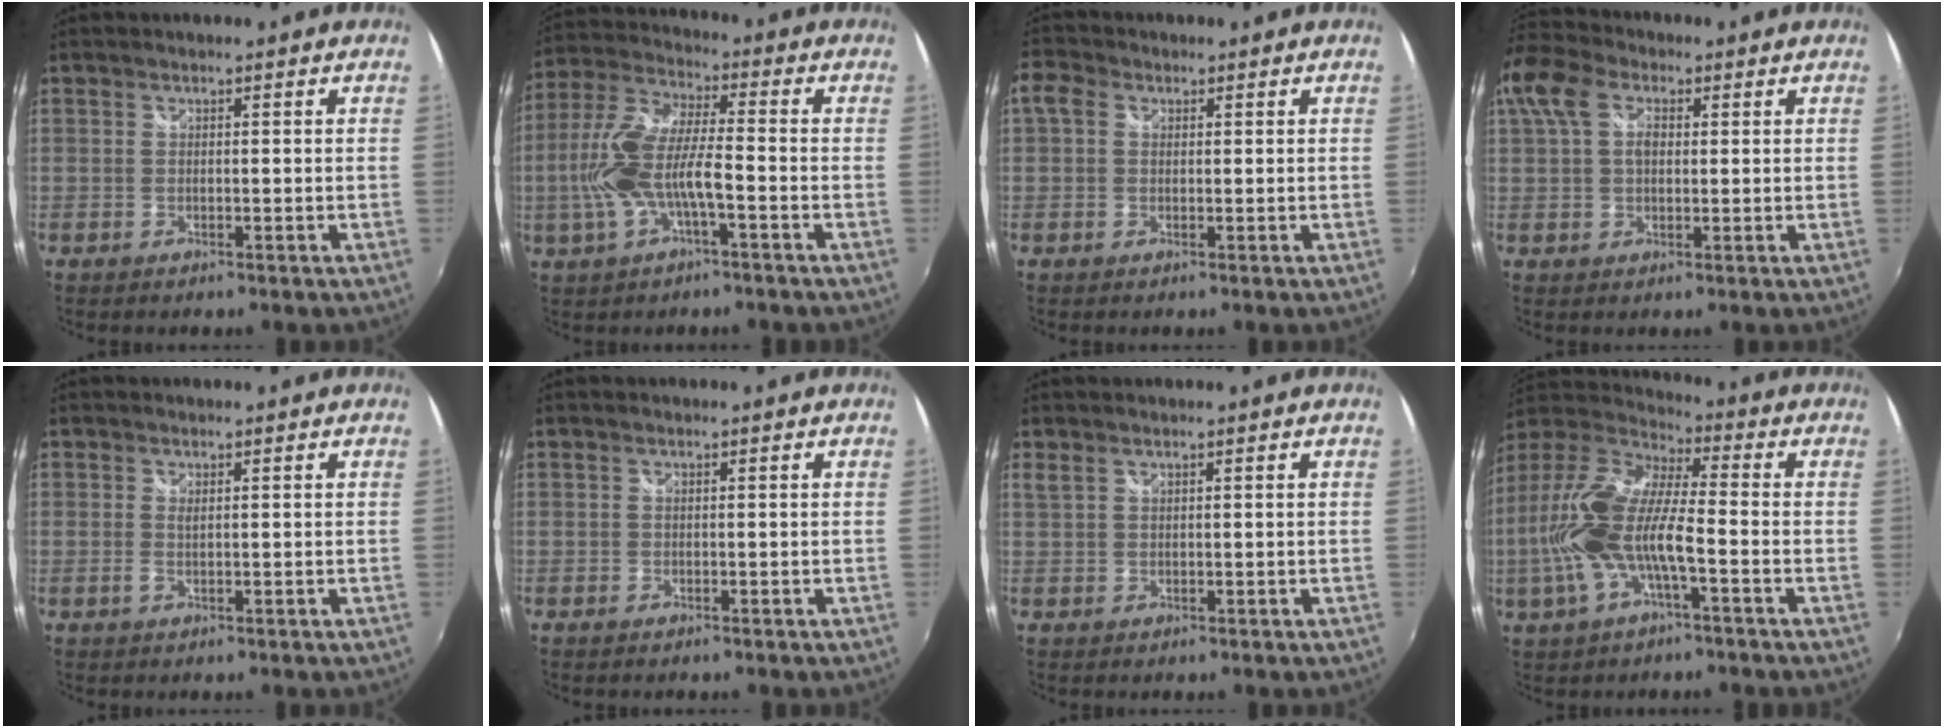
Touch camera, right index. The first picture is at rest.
{"total": 13.0, "force": [-3.4, 4.0, 11.8], "torque": [-0.255, 0.002, -0.065]}
{"total": 3.2, "force": [0.4, 2.7, 1.7], "torque": [-0.038, 0.012, 0.002]}
{"total": 12.6, "force": [3.3, 8.8, 8.4], "torque": [-0.194, 0.034, 0.055]}
{"total": 0.8, "force": [0.1, 0.2, 0.8], "torque": [-0.015, 0.000, 0.000]}
{"total": 0.0}
{"total": 1.0, "force": [0.7, 0.3, 0.7], "torque": [-0.015, 0.002, 0.013]}
{"total": 16.2, "force": [-3.7, 4.8, 15.0], "torque": [-0.308, -0.002, -0.073]}